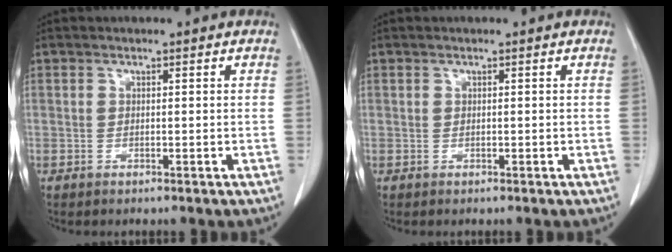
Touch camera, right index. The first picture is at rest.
{"total": 0.0}